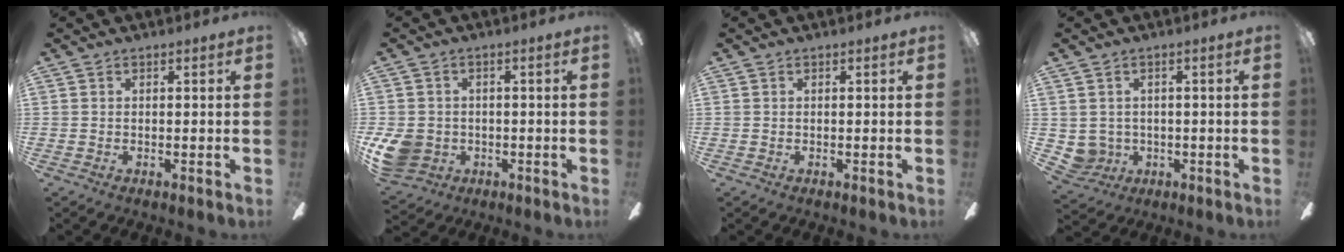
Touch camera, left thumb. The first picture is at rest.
{"total": 8.1, "force": [-2.0, 7.1, 3.5], "torque": [-0.092, 0.015, -0.034]}
{"total": 0.0}
{"total": 4.2, "force": [0.5, 4.1, 0.6], "torque": [-0.040, -0.001, 0.010]}